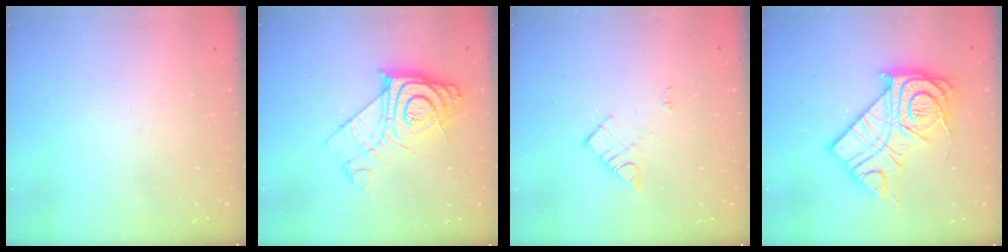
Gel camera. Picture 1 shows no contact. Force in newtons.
{"total": 14.6, "press": 14.5, "slide": 1.2}
{"total": 7.6, "press": 7.6, "slide": 0.3}
{"total": 20.5, "press": 20.4, "slide": 1.9}